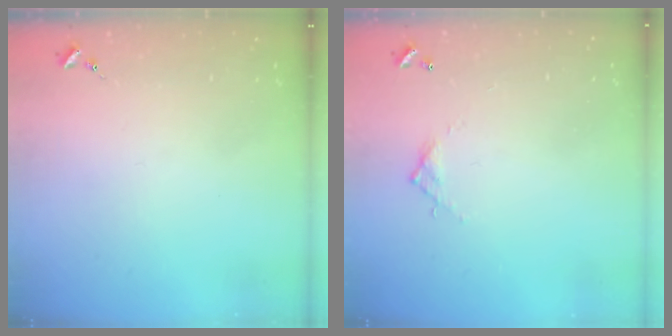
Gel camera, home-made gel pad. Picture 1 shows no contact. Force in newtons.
{"total": 4.2, "press": 4.2, "slide": 0.2}